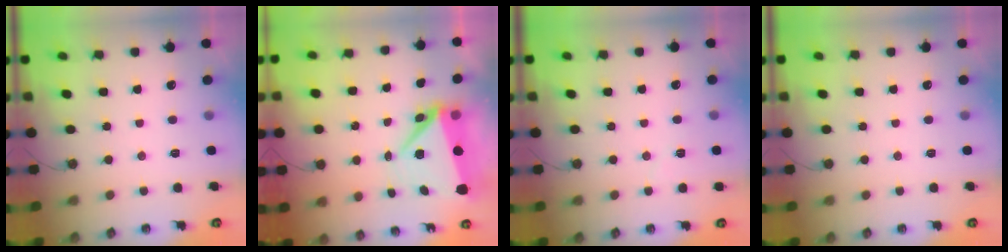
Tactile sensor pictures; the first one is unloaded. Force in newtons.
{"total": 12.2, "press": 8.5, "slide": 8.7}
{"total": 3.9, "press": 3.7, "slide": 1.3}
{"total": 0.0}